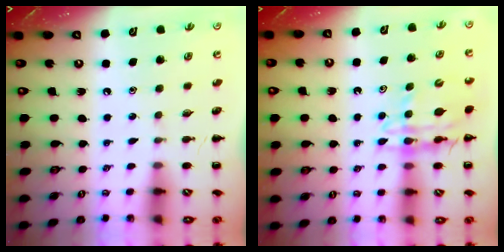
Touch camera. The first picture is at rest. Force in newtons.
{"total": 12.0, "press": 11.3, "slide": 3.9}